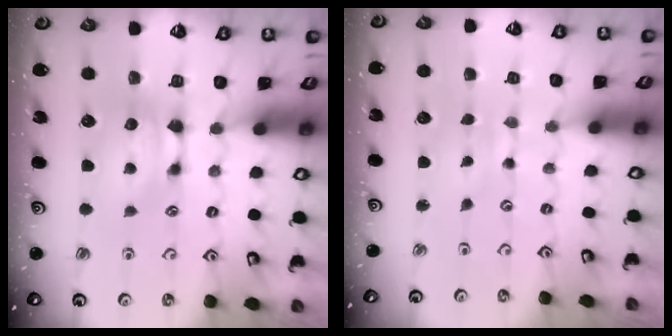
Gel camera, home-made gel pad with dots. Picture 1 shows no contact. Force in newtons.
{"total": 3.9, "press": 3.8, "slide": 0.3}